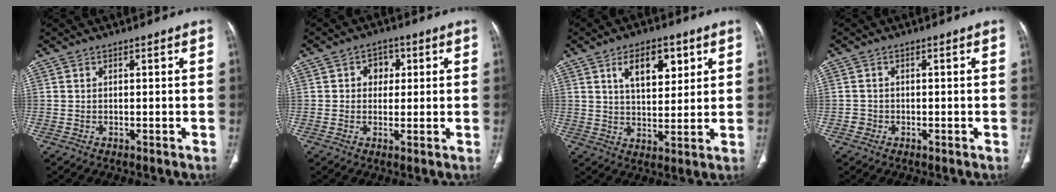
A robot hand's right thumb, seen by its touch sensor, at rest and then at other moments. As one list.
[{"total": 4.2, "force": [0.9, 3.5, 2.1], "torque": [0.001, 0.005, 0.007]}, {"total": 10.0, "force": [4.4, 5.2, 7.2], "torque": [-0.089, -0.021, 0.074]}, {"total": 1.3, "force": [-0.5, 1.2, 0.1], "torque": [0.003, 0.007, -0.014]}]